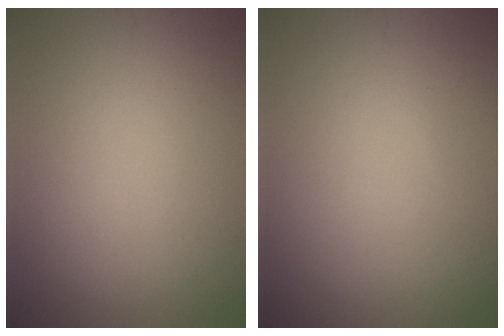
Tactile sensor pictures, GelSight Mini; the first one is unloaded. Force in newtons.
{"total": 0.0}